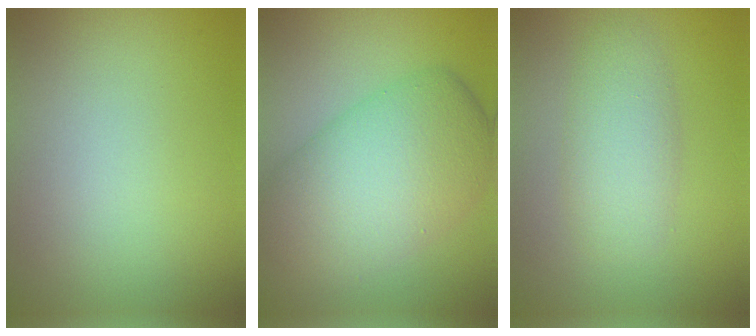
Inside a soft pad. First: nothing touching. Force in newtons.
{"total": 10.5, "press": 10.4, "slide": 0.7}
{"total": 3.5, "press": 3.5, "slide": 0.2}